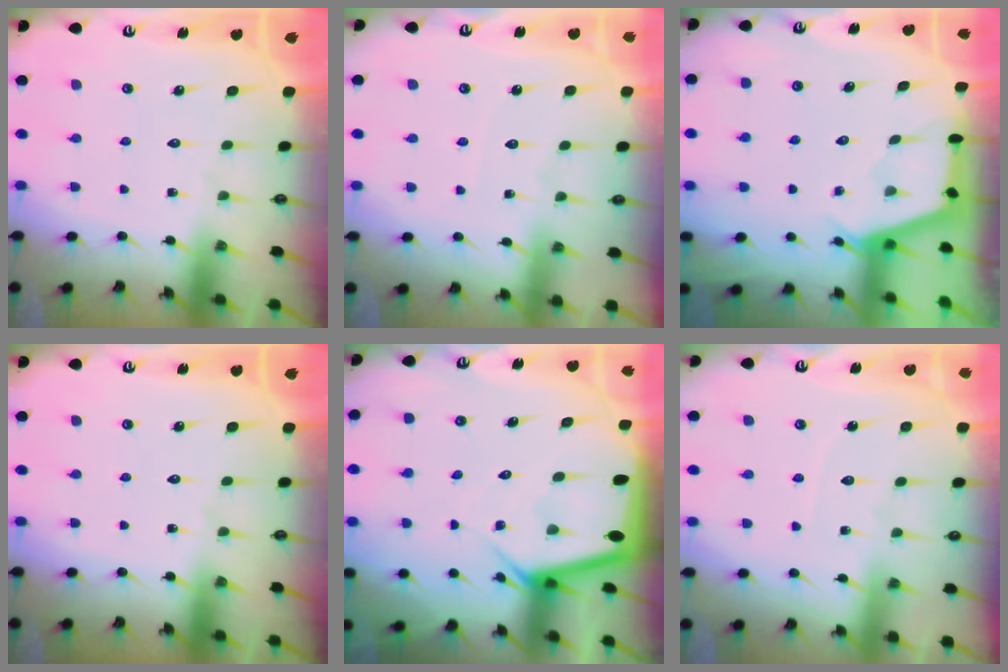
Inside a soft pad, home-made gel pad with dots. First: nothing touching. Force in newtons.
{"total": 2.7, "press": 2.7, "slide": 0.2}
{"total": 2.9, "press": 2.9, "slide": 0.3}
{"total": 0.0}
{"total": 4.7, "press": 4.7, "slide": 0.5}
{"total": 3.6, "press": 3.6, "slide": 0.4}